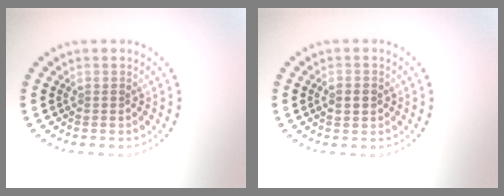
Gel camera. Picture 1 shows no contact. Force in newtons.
{"total": 2.2, "press": 2.2, "slide": 0.1}